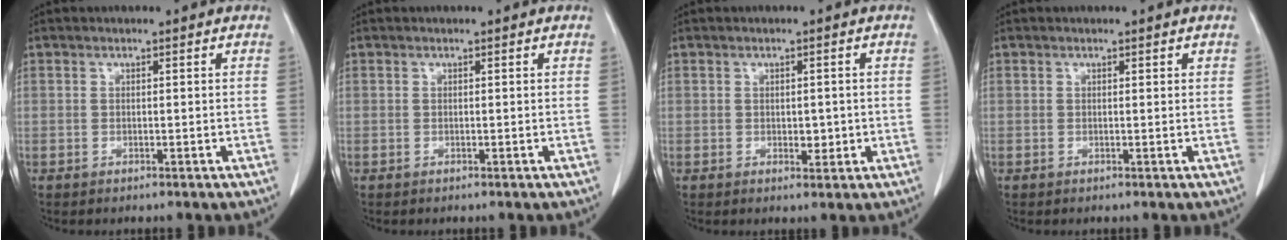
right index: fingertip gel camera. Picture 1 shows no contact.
{"total": 0.0}
{"total": 2.1, "force": [-0.1, 1.3, 1.6], "torque": [-0.019, 0.000, 0.005]}
{"total": 0.0}